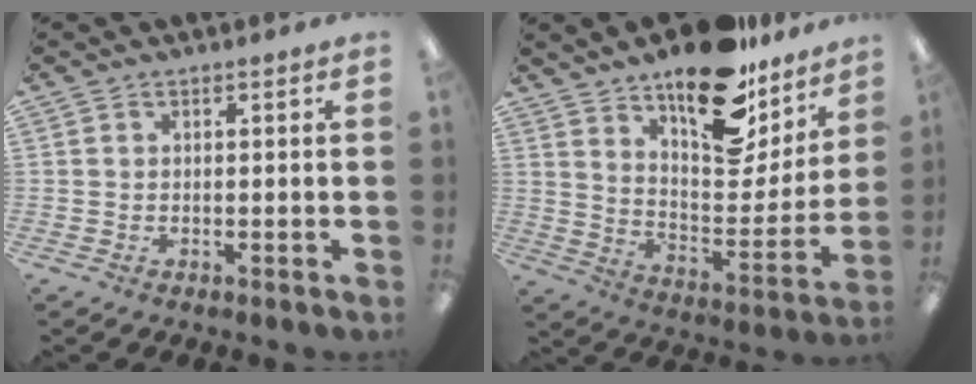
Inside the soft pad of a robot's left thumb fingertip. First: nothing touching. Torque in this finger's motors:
{"motor_torque": [0.89, 1.55, 1.54, -1.23, 0.21]}